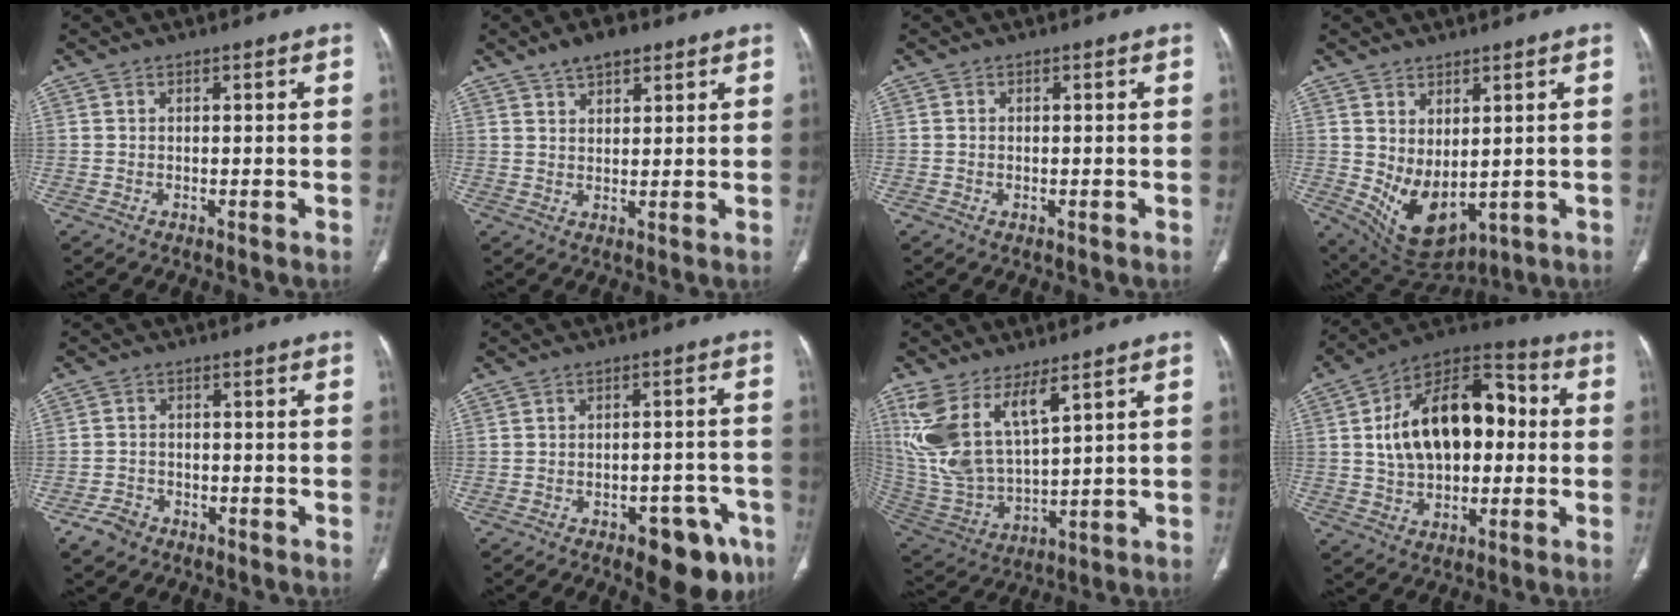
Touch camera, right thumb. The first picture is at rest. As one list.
[{"total": 5.8, "force": [3.9, 2.8, 3.3], "torque": [-0.037, -0.011, 0.063]}, {"total": 0.5, "force": [-0.2, 0.4, 0.3], "torque": [-0.005, 0.001, -0.003]}, {"total": 9.8, "force": [0.3, 5.7, 8.0], "torque": [-0.125, -0.019, 0.040]}, {"total": 3.8, "force": [-2.6, 2.6, 1.1], "torque": [-0.018, 0.019, -0.042]}, {"total": 12.1, "force": [-7.0, 5.6, 8.0], "torque": [-0.071, 0.039, -0.088]}, {"total": 14.2, "force": [7.8, 5.4, 10.5], "torque": [-0.224, -0.034, 0.179]}, {"total": 20.8, "force": [1.7, 12.8, 16.3], "torque": [-0.237, 0.033, 0.026]}]